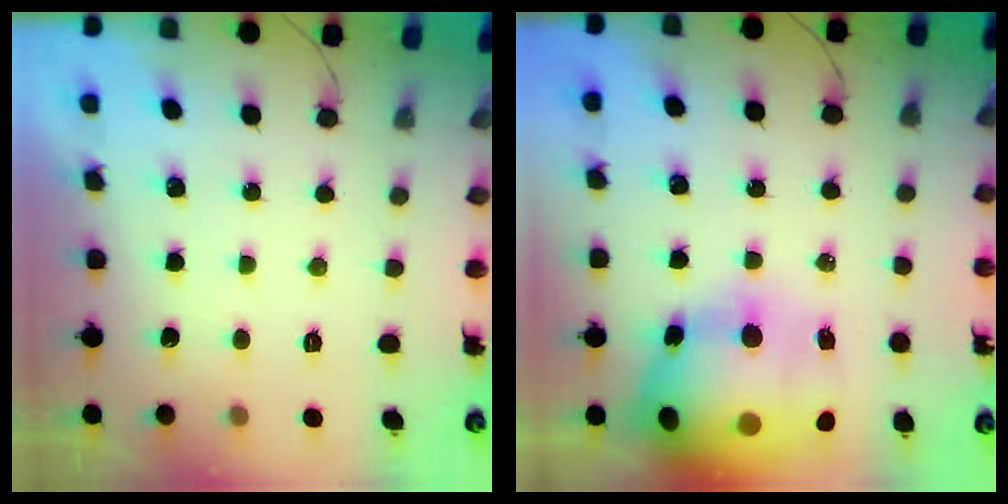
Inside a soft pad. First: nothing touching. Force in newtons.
{"total": 24.9, "press": 24.2, "slide": 5.9}